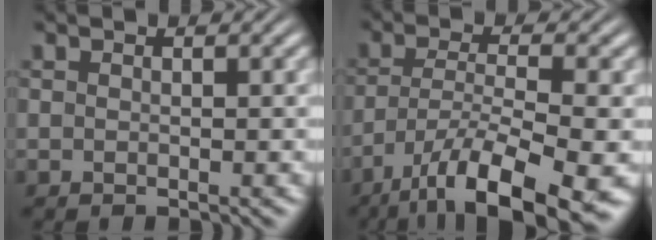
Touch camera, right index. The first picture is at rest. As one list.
[{"total": 9.6, "force": [-5.8, 2.9, 7.1], "torque": [-0.122, -0.036, -0.070]}]